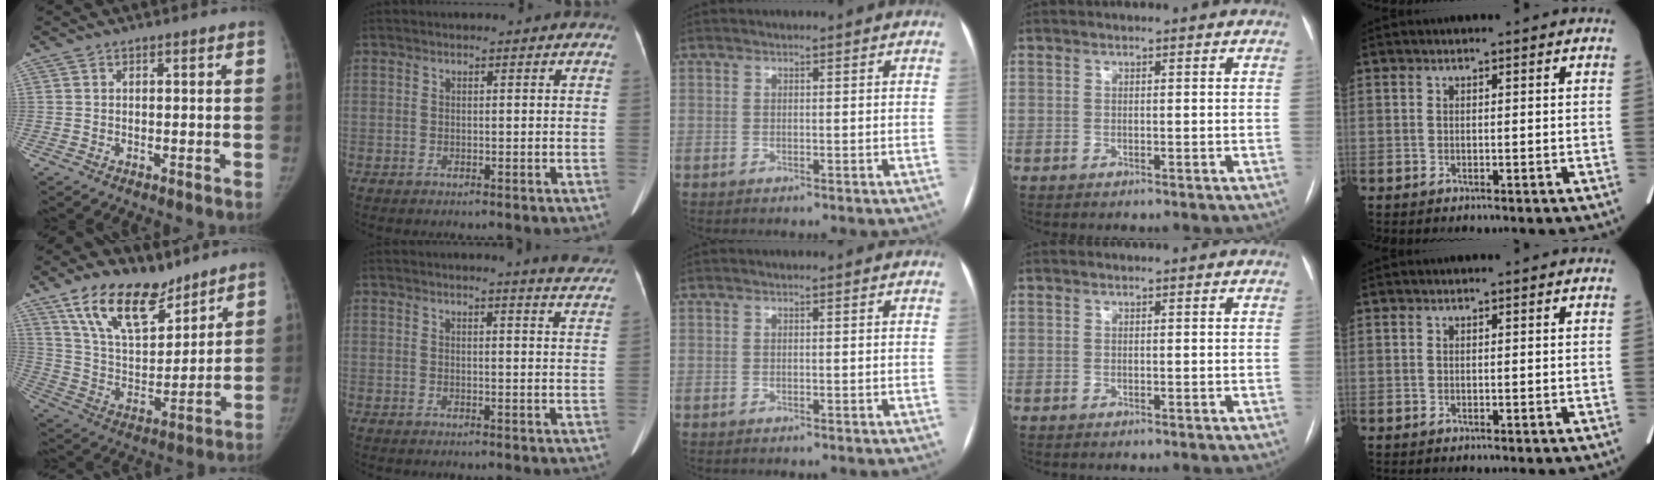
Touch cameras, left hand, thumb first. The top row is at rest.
{"thumb": {"total": 16.6, "force": [11.4, 8.0, 9.1], "torque": [-0.123, -0.061, 0.216]}, "index": {"total": 7.9, "force": [7.6, -0.3, 2.2], "torque": [-0.017, -0.037, 0.062]}}